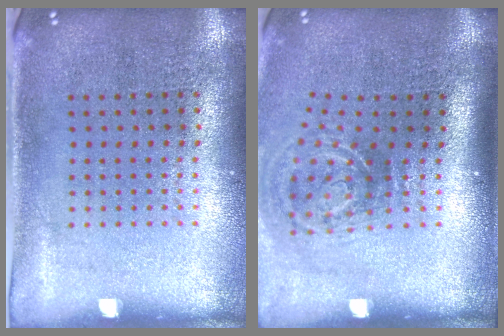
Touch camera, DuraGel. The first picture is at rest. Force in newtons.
{"total": 2.0, "press": 1.3, "slide": 1.6}